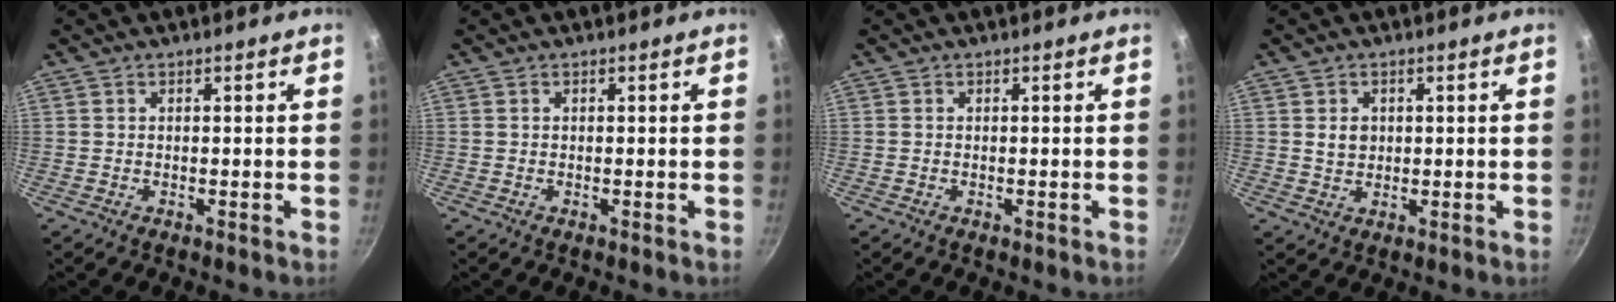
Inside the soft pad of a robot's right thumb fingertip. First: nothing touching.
{"total": 0.0}
{"total": 0.0}
{"total": 3.0, "force": [0.6, 2.5, 1.7], "torque": [-0.016, 0.000, 0.011]}